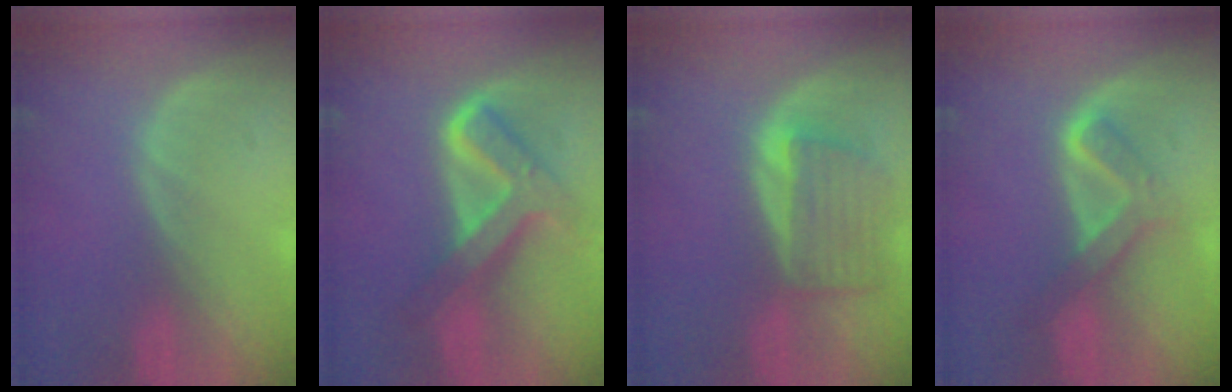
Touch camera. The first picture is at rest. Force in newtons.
{"total": 8.4, "press": 8.4, "slide": 0.6}
{"total": 6.4, "press": 6.4, "slide": 0.8}
{"total": 5.2, "press": 5.2, "slide": 0.1}